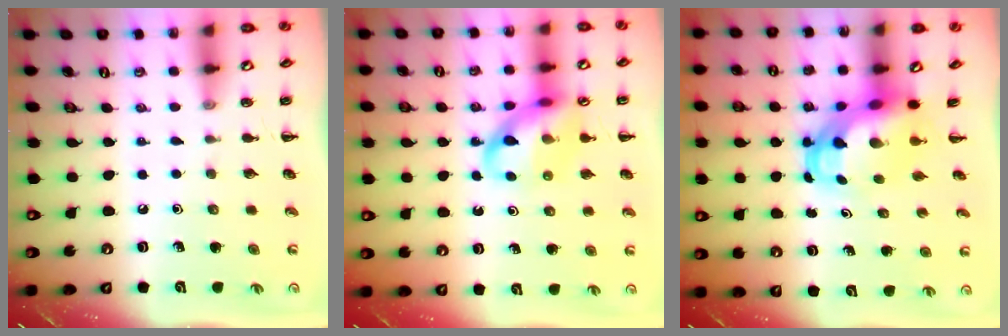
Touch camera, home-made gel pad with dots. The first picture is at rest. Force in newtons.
{"total": 13.0, "press": 12.8, "slide": 2.4}
{"total": 6.3, "press": 6.1, "slide": 1.6}